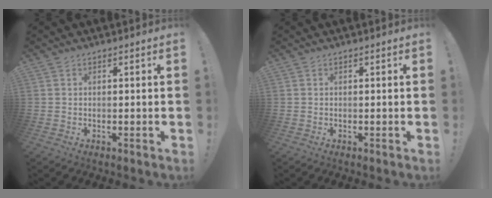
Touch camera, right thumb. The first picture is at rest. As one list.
[{"total": 0.0}]